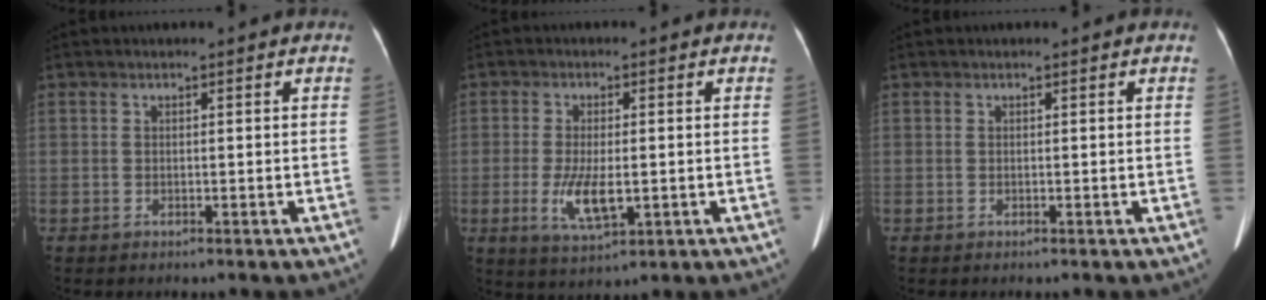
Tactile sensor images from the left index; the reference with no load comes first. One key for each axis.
{"total": 6.1, "fx": -1.1, "fy": 2.1, "fz": 5.7, "tx": -0.116, "ty": -0.012, "tz": -0.014}
{"total": 0.0}